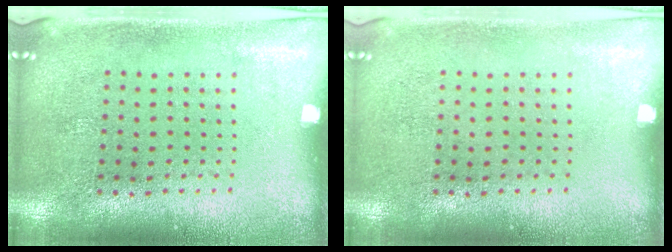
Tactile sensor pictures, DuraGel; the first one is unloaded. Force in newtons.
{"total": 0.0}